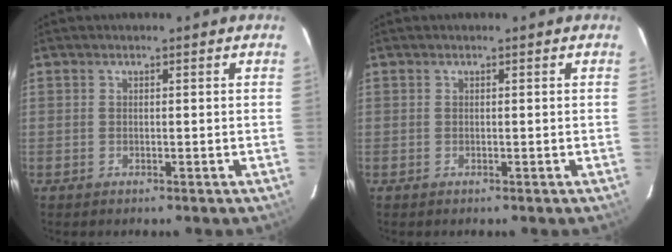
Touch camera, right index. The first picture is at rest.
{"total": 0.0}